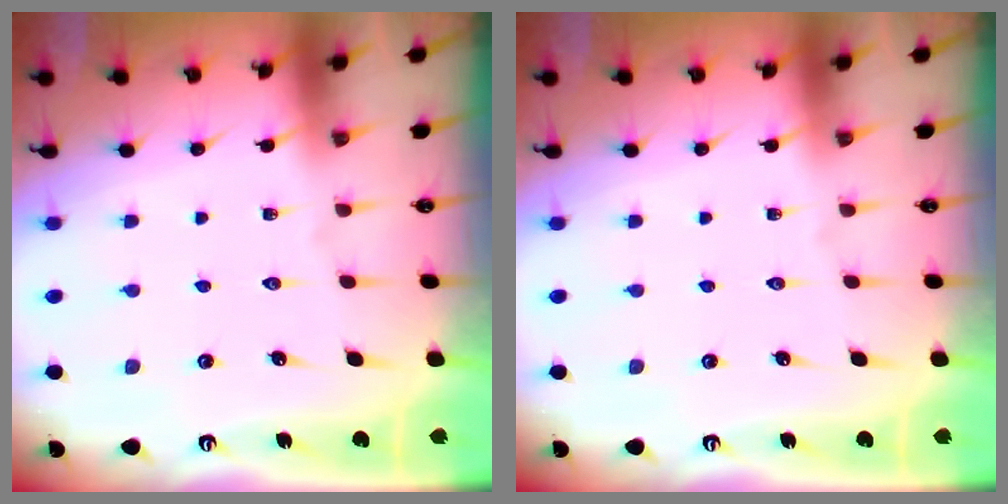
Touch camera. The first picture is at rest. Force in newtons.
{"total": 0.0}